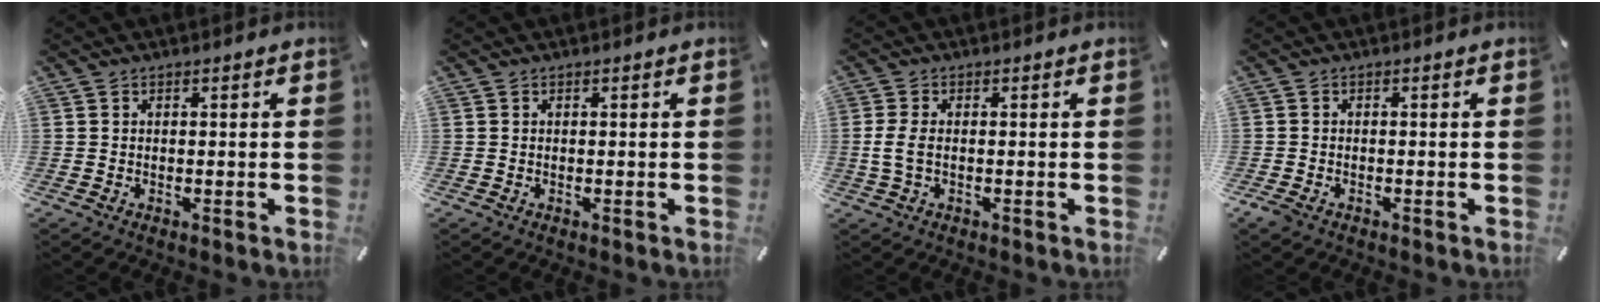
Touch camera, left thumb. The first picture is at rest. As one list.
[{"total": 0.0}, {"total": 4.3, "force": [-0.4, 2.2, 3.7], "torque": [-0.085, -0.003, -0.009]}, {"total": 1.6, "force": [-1.1, 0.9, 0.6], "torque": [-0.018, 0.001, -0.024]}]